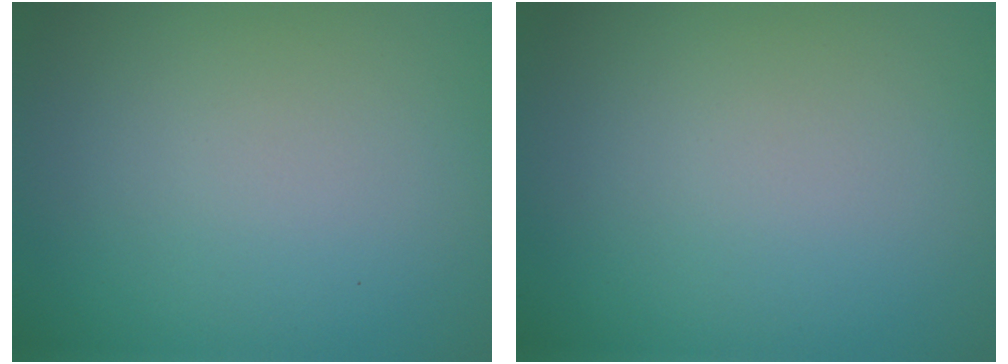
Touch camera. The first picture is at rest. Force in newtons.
{"total": 0.0}